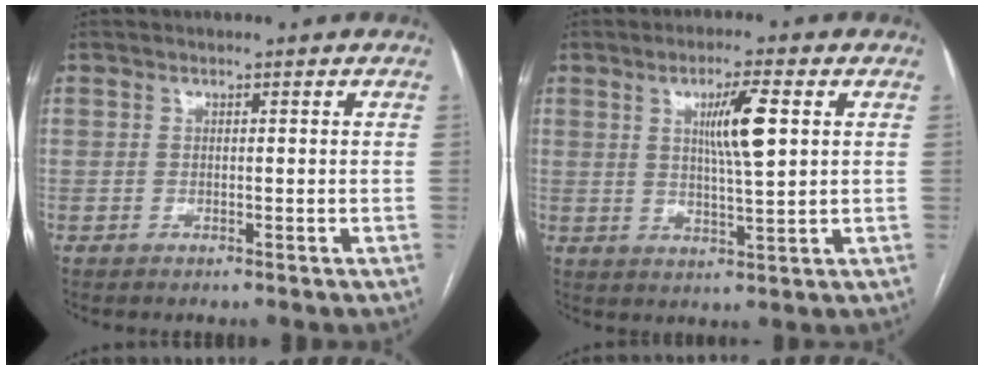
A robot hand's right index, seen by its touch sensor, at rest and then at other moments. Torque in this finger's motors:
{"motor_torque": [0.52, 0.32, 0.20, 0.10]}